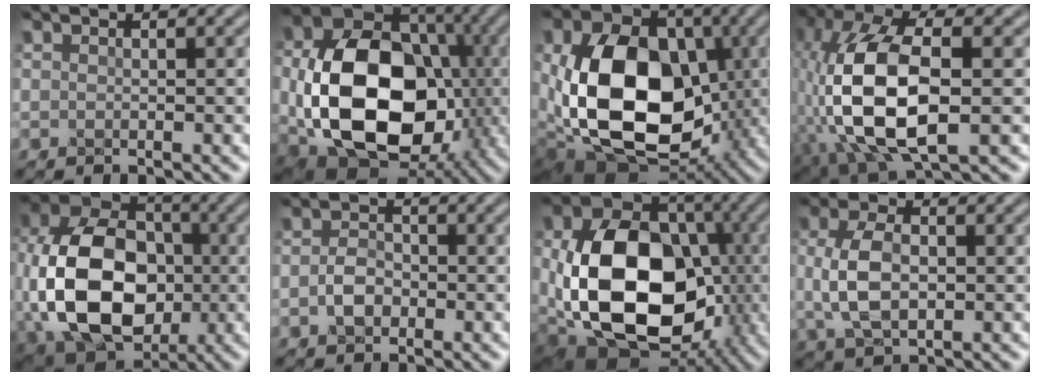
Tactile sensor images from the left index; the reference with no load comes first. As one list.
[{"total": 15.6, "force": [-2.4, 11.0, 10.8], "torque": [-0.196, -0.021, -0.052]}, {"total": 16.1, "force": [-1.9, 11.1, 11.6], "torque": [-0.227, -0.023, -0.043]}, {"total": 12.6, "force": [-2.6, 5.7, 11.0], "torque": [-0.238, 0.004, -0.057]}, {"total": 14.3, "force": [-2.1, 10.1, 9.9], "torque": [-0.208, -0.014, -0.043]}, {"total": 2.2, "force": [-1.2, 1.4, 1.2], "torque": [-0.022, 0.001, -0.029]}, {"total": 16.8, "force": [-2.3, 12.0, 11.5], "torque": [-0.219, -0.032, -0.037]}, {"total": 4.9, "force": [-0.5, 2.7, 4.0], "torque": [-0.088, 0.001, -0.010]}]